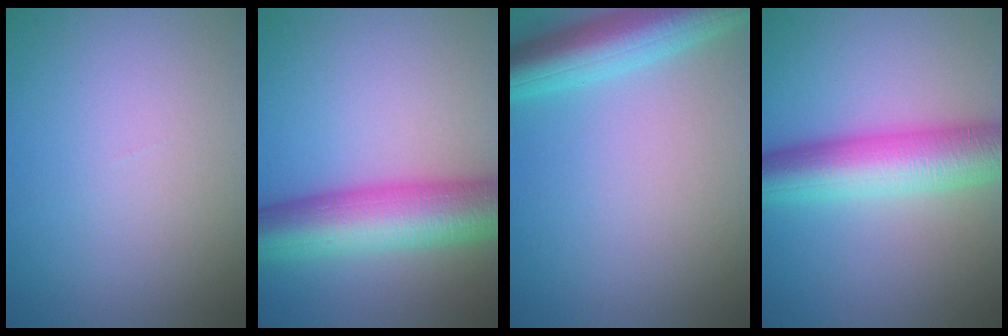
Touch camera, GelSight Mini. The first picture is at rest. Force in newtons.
{"total": 9.4, "press": 9.4, "slide": 0.4}
{"total": 6.3, "press": 6.3, "slide": 0.3}
{"total": 7.5, "press": 7.5, "slide": 0.1}